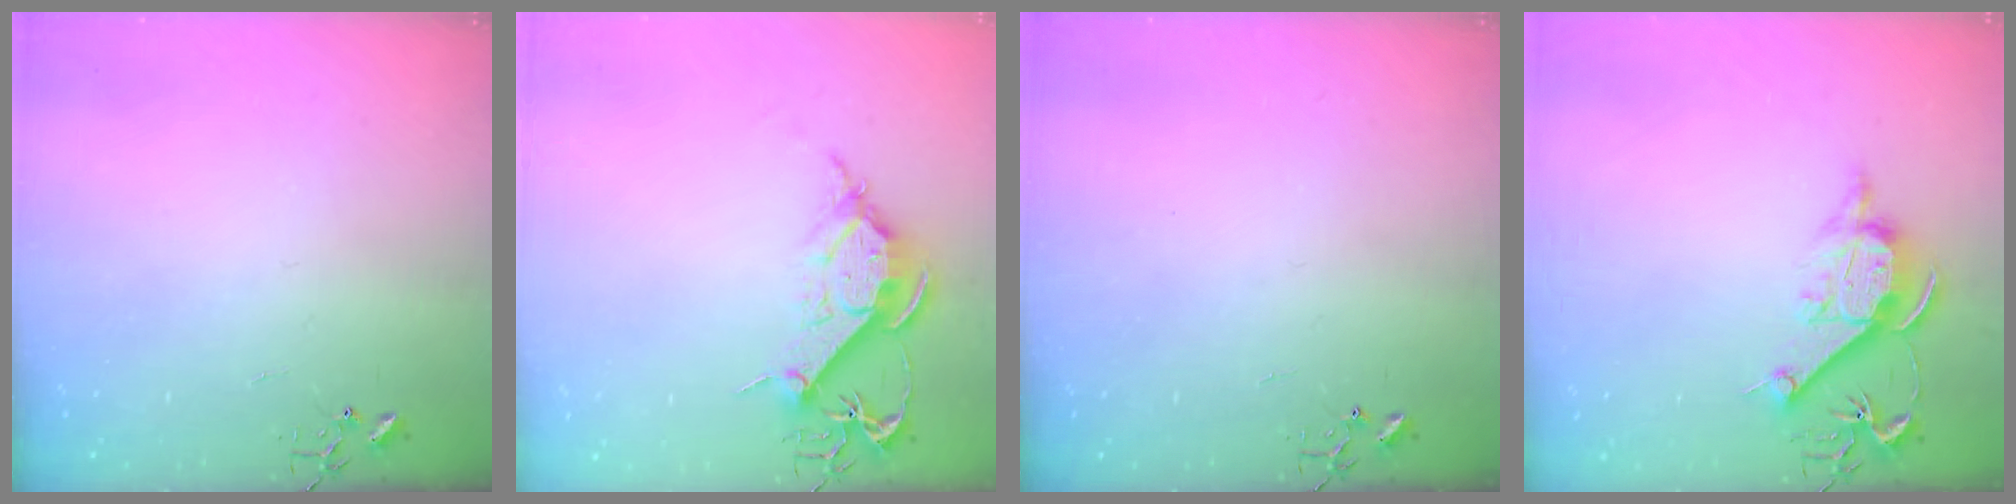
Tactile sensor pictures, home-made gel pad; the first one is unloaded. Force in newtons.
{"total": 10.4, "press": 10.3, "slide": 1.1}
{"total": 0.0}
{"total": 10.6, "press": 10.6, "slide": 0.9}